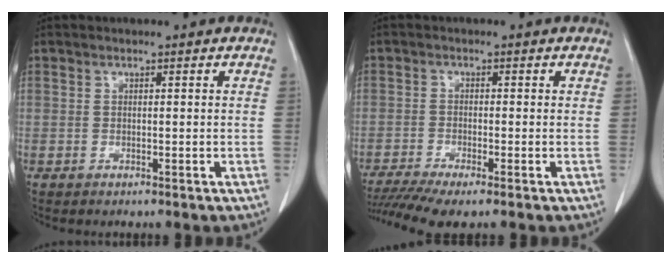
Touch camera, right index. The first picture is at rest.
{"total": 6.3, "force": [-4.7, 0.3, 4.2], "torque": [-0.075, -0.007, -0.080]}